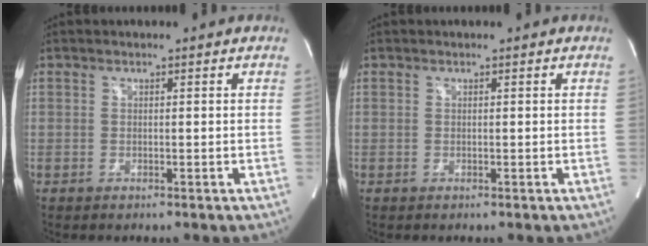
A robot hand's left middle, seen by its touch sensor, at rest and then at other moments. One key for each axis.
{"total": 0.0}